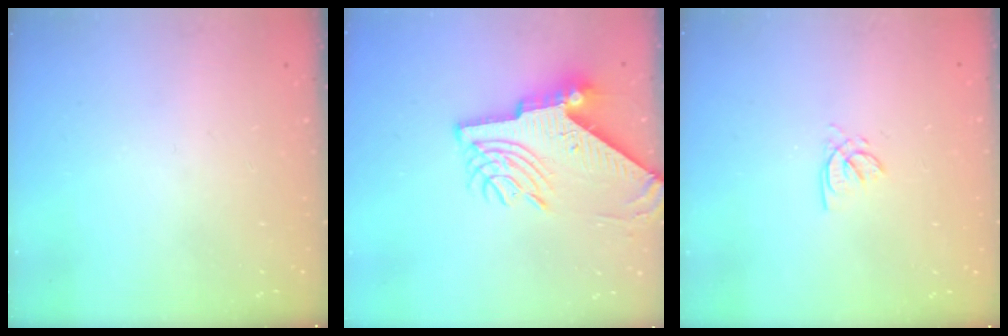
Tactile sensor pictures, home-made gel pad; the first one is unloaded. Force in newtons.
{"total": 11.5, "press": 11.4, "slide": 1.3}
{"total": 2.0, "press": 2.0, "slide": 0.4}